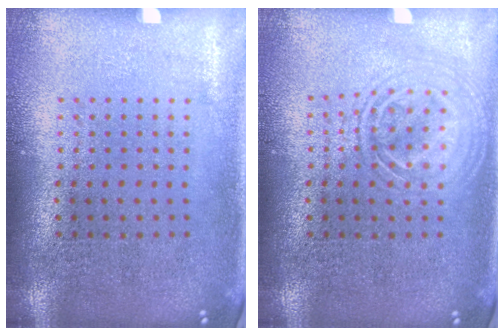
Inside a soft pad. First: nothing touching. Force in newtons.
{"total": 1.4, "press": 1.3, "slide": 0.2}